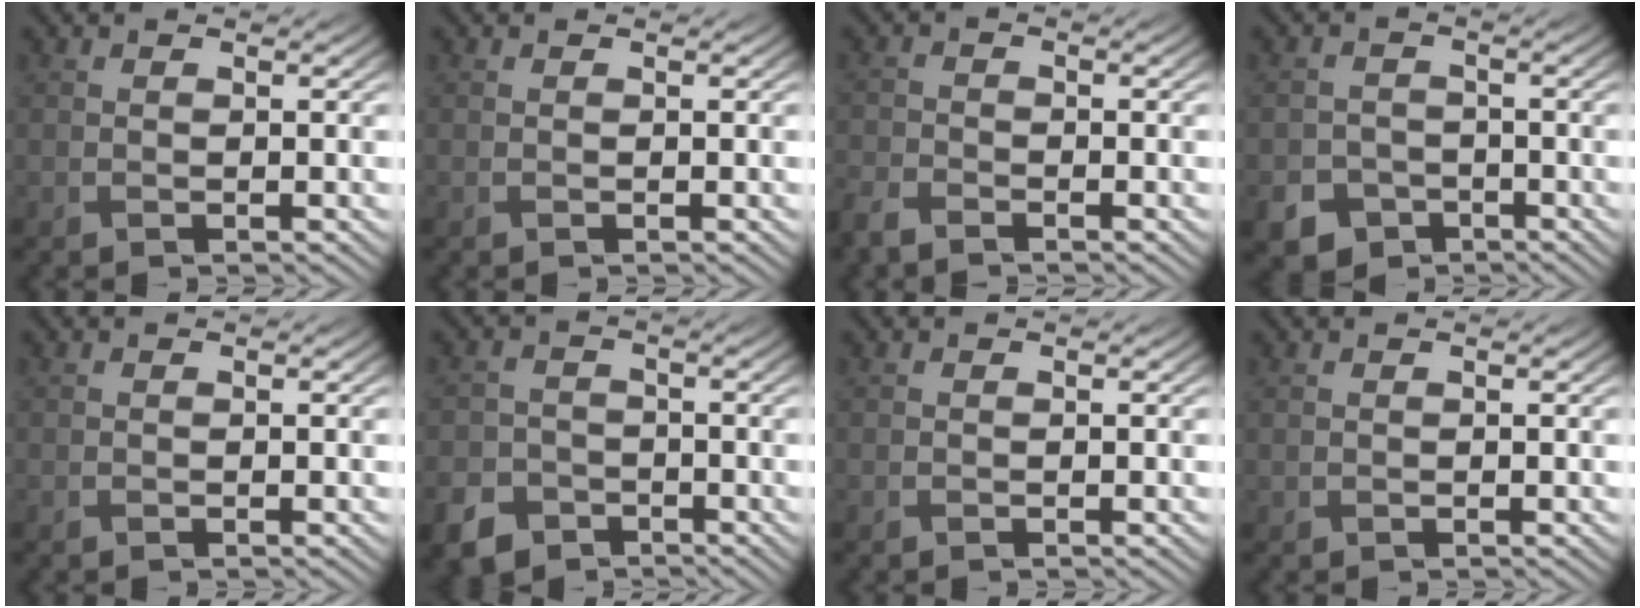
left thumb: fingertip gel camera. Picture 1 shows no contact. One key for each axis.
{"total": 0.0}
{"total": 3.6, "fx": -3.2, "fy": 1.0, "fz": 1.3, "tx": -0.032, "ty": -0.012, "tz": -0.073}
{"total": 5.2, "fx": -3.3, "fy": 3.8, "fz": 1.4, "tx": -0.023, "ty": -0.010, "tz": -0.057}
{"total": 0.0}
{"total": 4.9, "fx": -3.4, "fy": 3.2, "fz": 1.6, "tx": -0.042, "ty": -0.008, "tz": -0.068}
{"total": 0.0}
{"total": 0.0}